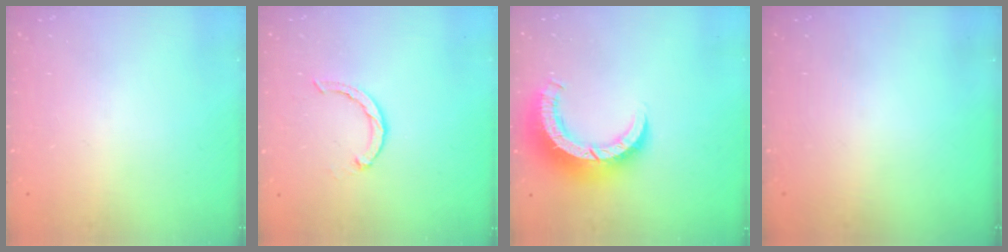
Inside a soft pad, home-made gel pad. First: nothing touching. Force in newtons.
{"total": 2.1, "press": 2.0, "slide": 0.4}
{"total": 10.9, "press": 10.8, "slide": 1.2}
{"total": 0.0}